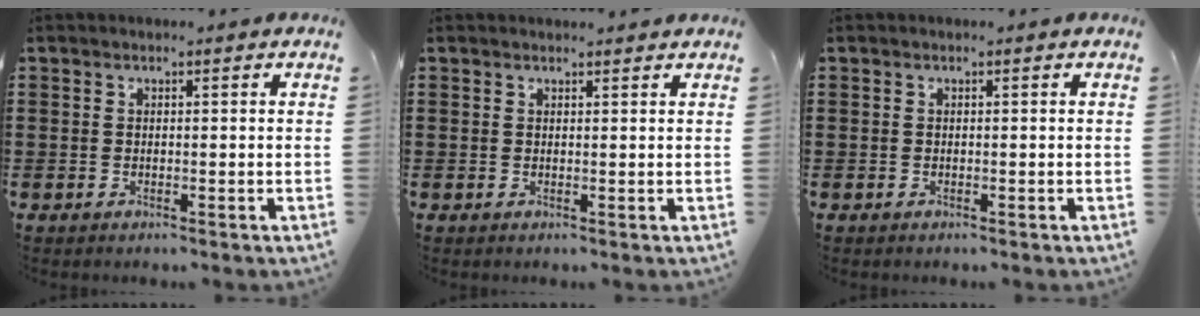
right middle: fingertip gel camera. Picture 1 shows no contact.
{"total": 0.7, "force": [0.7, 0.1, 0.1], "torque": [0.003, -0.004, 0.012]}
{"total": 0.0}